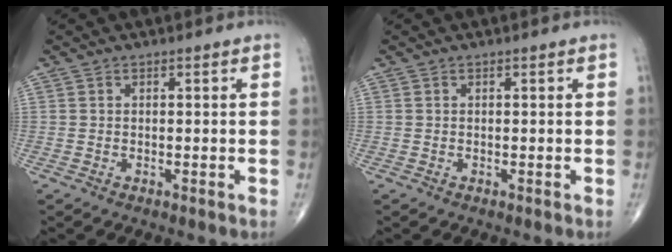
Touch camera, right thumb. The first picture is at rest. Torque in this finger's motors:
{"motor_torque": [0.00, 0.00, -0.01, -0.01, 0.00]}